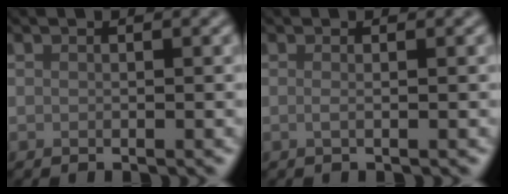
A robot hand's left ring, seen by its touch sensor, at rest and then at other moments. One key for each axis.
{"total": 0.8, "fx": -0.1, "fy": 0.2, "fz": 0.8, "tx": -0.011, "ty": -0.002, "tz": -0.004}